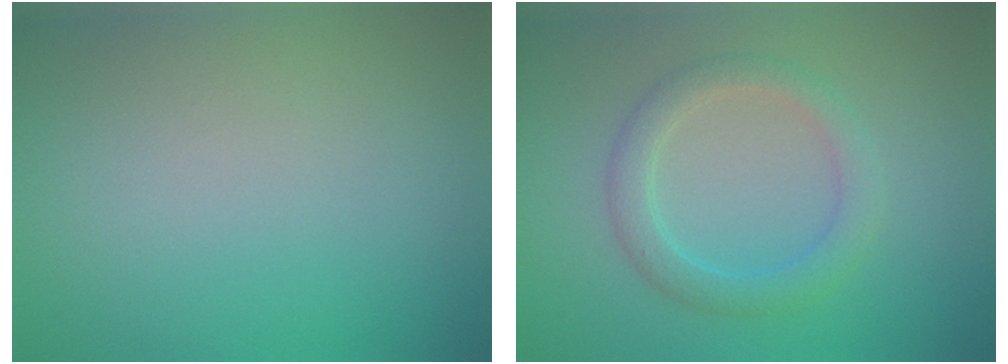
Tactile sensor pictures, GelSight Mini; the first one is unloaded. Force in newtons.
{"total": 2.9, "press": 2.9, "slide": 0.2}